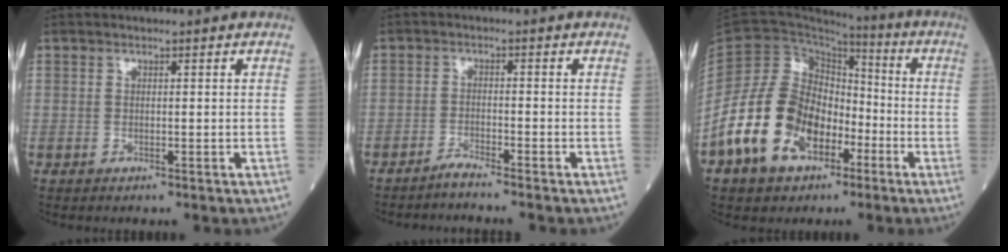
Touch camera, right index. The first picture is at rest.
{"total": 1.9, "force": [-1.7, -0.7, 0.3], "torque": [-0.005, -0.006, -0.037]}
{"total": 14.5, "force": [-6.2, 9.9, 8.6], "torque": [-0.187, 0.024, -0.114]}